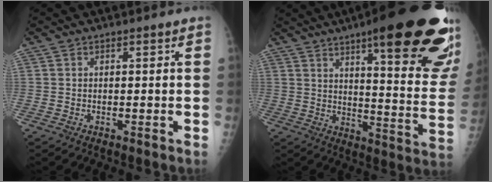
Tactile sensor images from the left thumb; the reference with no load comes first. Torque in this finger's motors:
{"motor_torque": [4.41, 0.60, 2.42, -0.34, 0.50]}